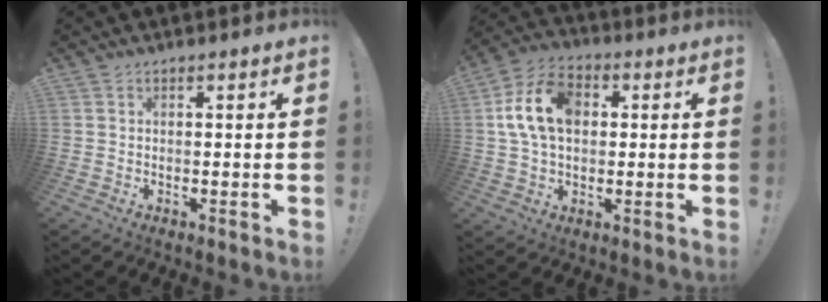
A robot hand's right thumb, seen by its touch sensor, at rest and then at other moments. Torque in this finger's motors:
{"motor_torque": [0.38, 0.43, 0.06, 0.02, 0.06]}